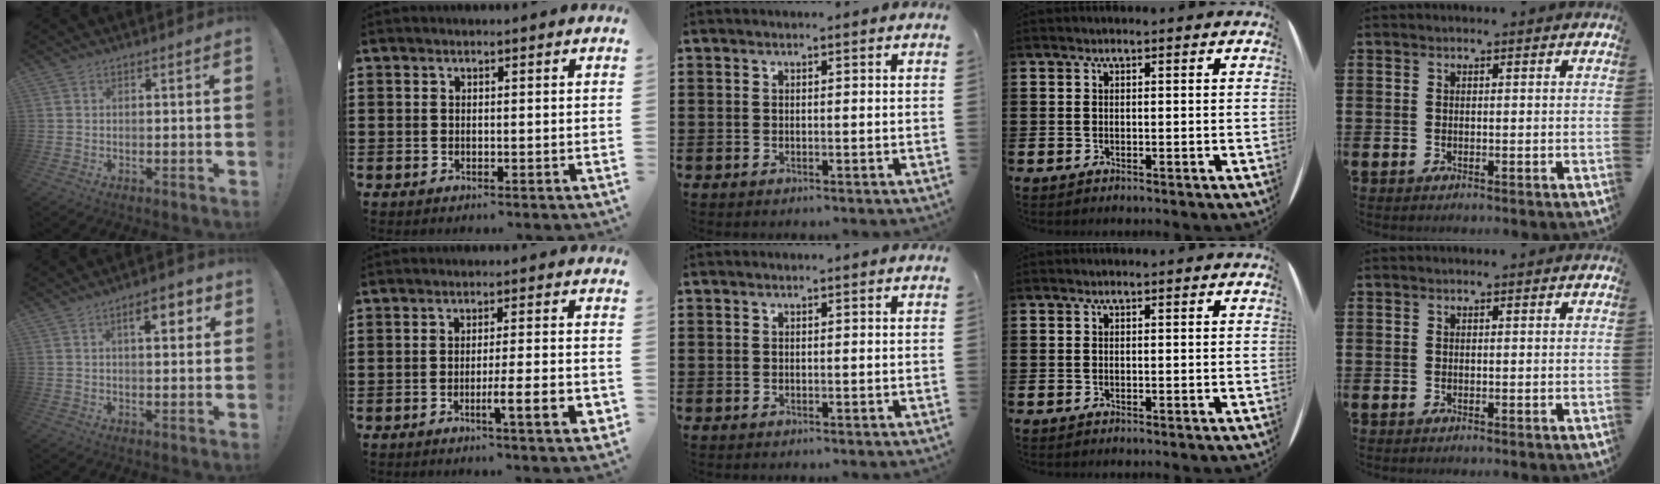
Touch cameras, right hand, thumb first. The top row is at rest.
{"thumb": {"total": 7.1, "force": [2.9, 2.7, 5.9], "torque": [-0.071, -0.008, 0.038]}, "index": {"total": 6.9, "force": [-2.6, 0.5, 6.4], "torque": [-0.100, -0.006, -0.042]}}